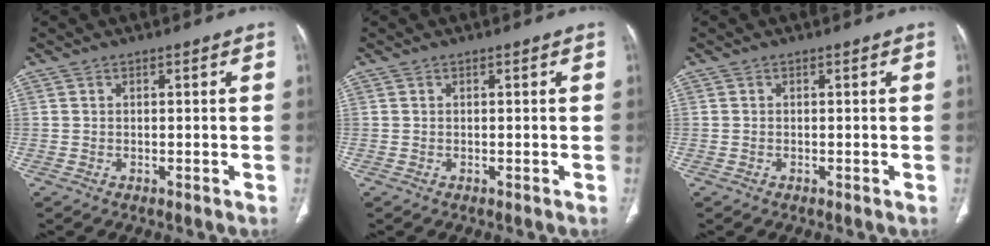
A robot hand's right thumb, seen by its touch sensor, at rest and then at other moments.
{"total": 0.0}
{"total": 0.0}